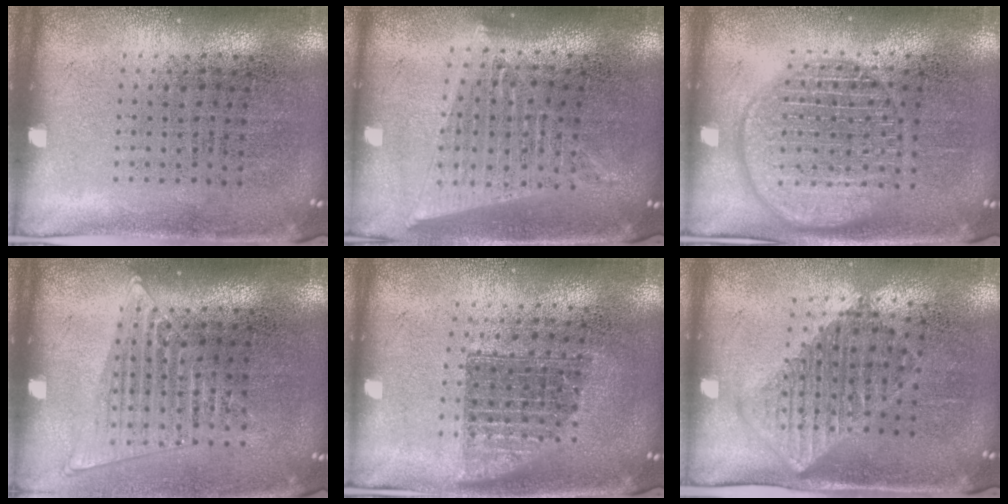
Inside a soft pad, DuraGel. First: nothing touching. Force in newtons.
{"total": 1.7, "press": 1.5, "slide": 0.8}
{"total": 3.3, "press": 3.2, "slide": 0.5}
{"total": 1.5, "press": 1.3, "slide": 0.6}
{"total": 1.3, "press": 1.1, "slide": 0.8}
{"total": 1.2, "press": 1.1, "slide": 0.5}